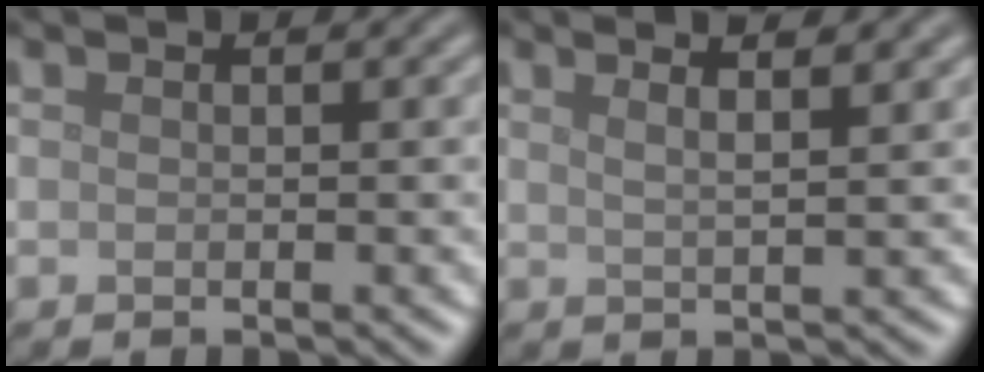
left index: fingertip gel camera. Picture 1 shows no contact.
{"total": 5.1, "force": [3.3, 1.9, 3.4], "torque": [-0.023, 0.031, 0.013]}